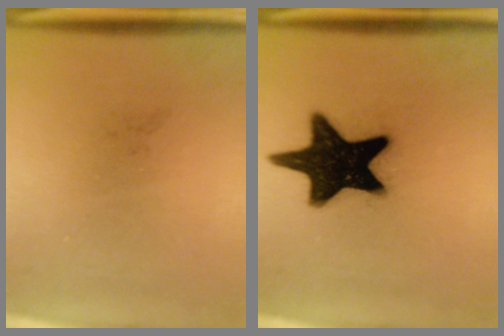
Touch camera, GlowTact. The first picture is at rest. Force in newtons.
{"total": 18.7}